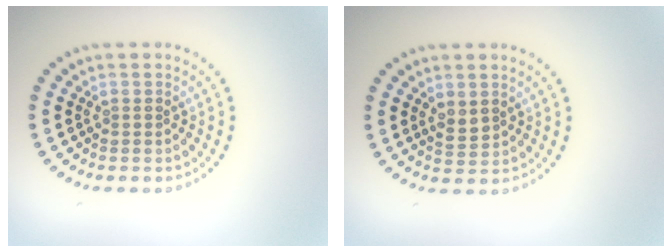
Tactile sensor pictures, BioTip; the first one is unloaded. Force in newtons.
{"total": 1.4, "press": 1.3, "slide": 0.5}